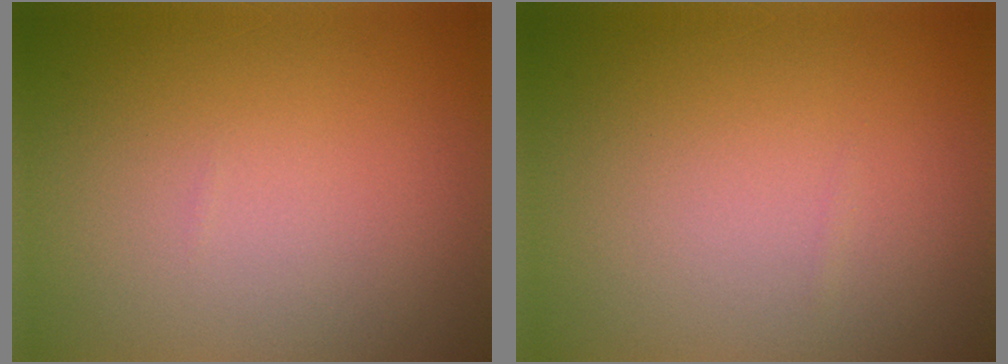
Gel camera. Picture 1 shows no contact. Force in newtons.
{"total": 0.0}